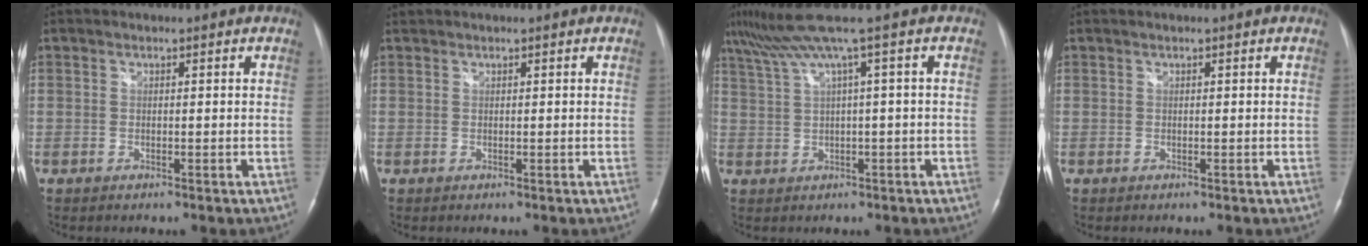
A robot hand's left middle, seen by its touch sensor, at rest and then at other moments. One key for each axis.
{"total": 0.0}
{"total": 6.0, "fx": 3.4, "fy": -1.8, "fz": 4.6, "tx": -0.095, "ty": 0.032, "tz": 0.070}
{"total": 0.0}